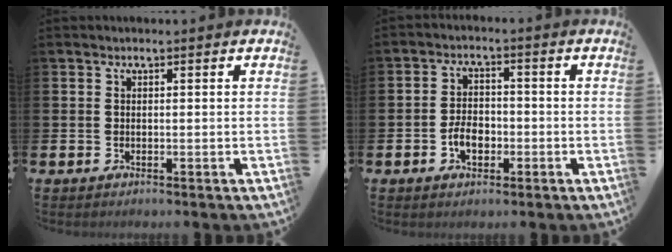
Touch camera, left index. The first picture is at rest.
{"total": 3.8, "force": [-1.4, 2.4, 2.7], "torque": [-0.034, -0.001, -0.029]}